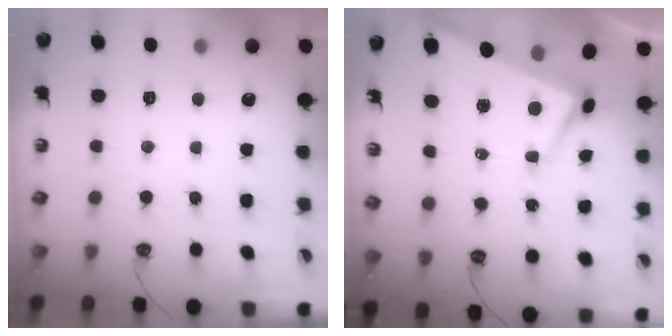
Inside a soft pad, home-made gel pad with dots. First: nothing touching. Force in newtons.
{"total": 1.7, "press": 1.4, "slide": 1.0}